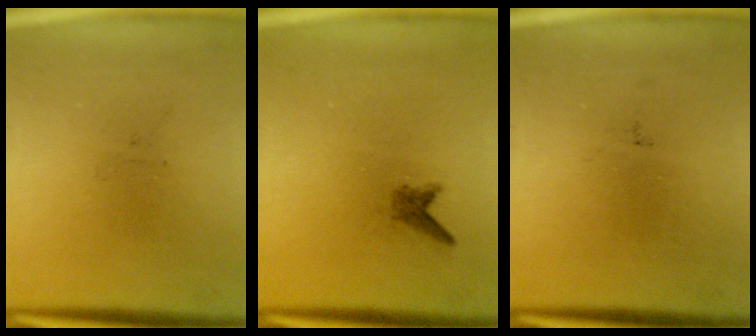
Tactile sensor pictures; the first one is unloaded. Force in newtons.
{"total": 1.0}
{"total": 0.0}